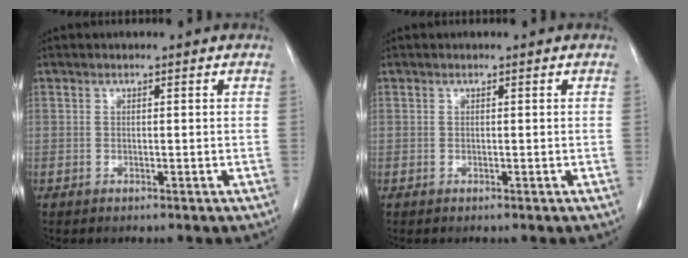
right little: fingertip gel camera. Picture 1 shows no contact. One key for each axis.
{"total": 0.0}